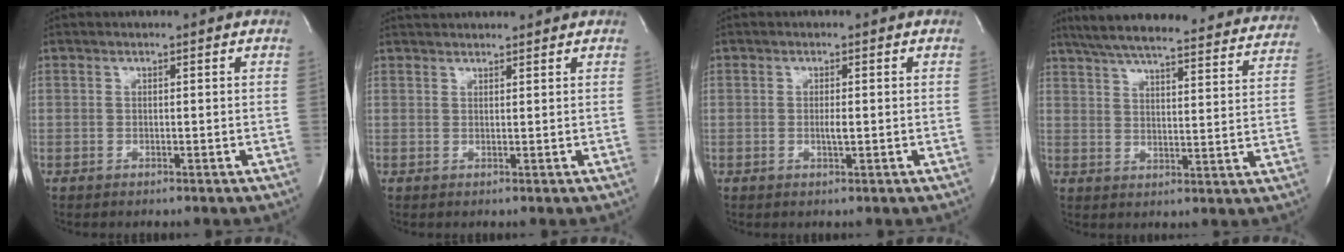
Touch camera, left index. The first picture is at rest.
{"total": 6.2, "force": [6.0, 0.9, 1.6], "torque": [-0.023, 0.035, 0.077]}
{"total": 1.3, "force": [-0.2, 0.1, 1.3], "torque": [-0.028, -0.003, -0.003]}
{"total": 31.5, "force": [28.4, 4.6, 12.8], "torque": [-0.209, -0.039, 0.348]}